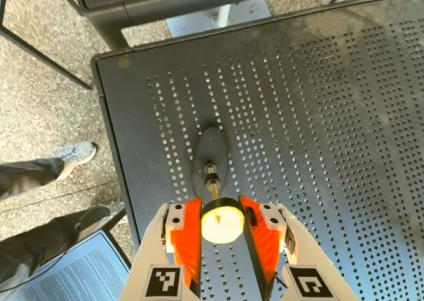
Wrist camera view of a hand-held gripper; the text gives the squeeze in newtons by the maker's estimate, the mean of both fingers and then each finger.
{"total": 10.6, "left": 10.1, "right": 11.2}